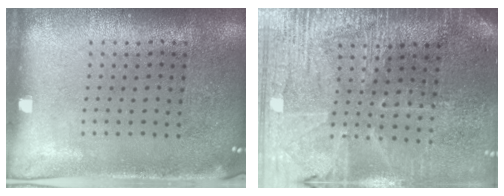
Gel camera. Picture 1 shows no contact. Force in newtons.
{"total": 3.5, "press": 3.2, "slide": 1.3}